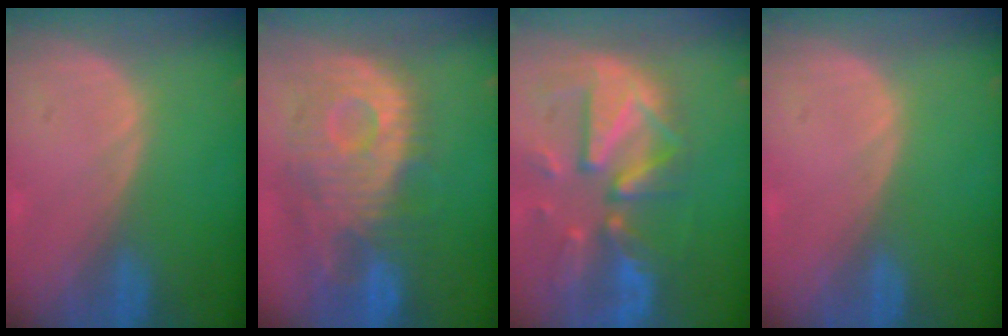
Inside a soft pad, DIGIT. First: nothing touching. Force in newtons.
{"total": 11.9, "press": 10.7, "slide": 5.3}
{"total": 12.3, "press": 10.6, "slide": 6.1}
{"total": 0.0}